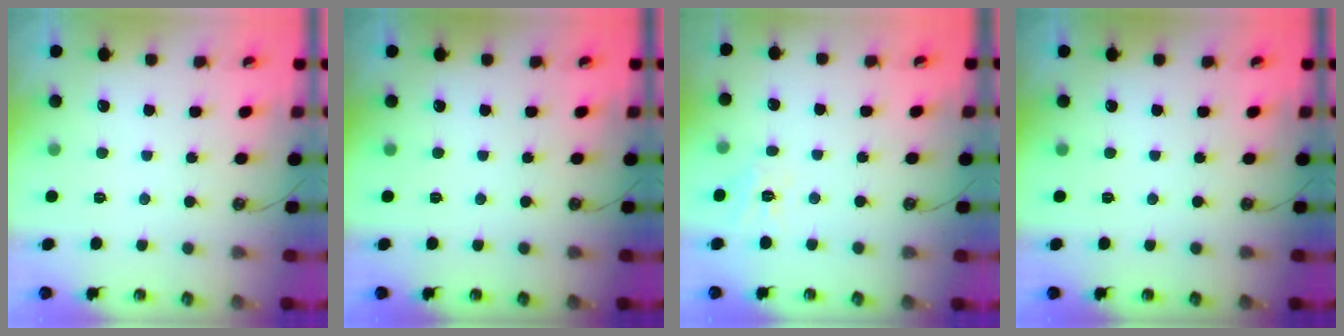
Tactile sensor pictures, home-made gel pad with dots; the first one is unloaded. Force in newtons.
{"total": 0.0}
{"total": 5.9, "press": 5.9, "slide": 0.4}
{"total": 0.0}